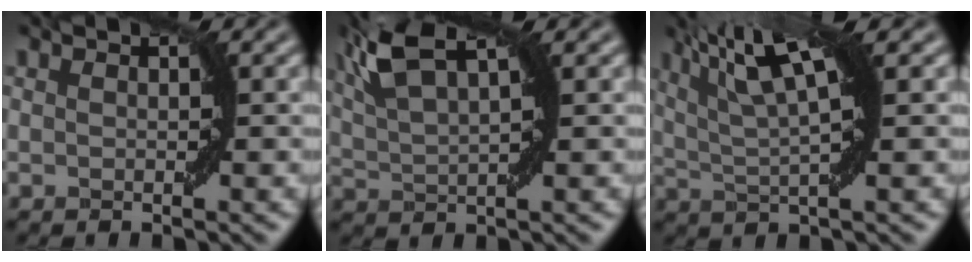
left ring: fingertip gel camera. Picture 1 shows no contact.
{"total": 6.3, "force": [3.3, 2.0, 5.0], "torque": [-0.108, 0.022, 0.066]}
{"total": 7.2, "force": [3.2, 1.5, 6.3], "torque": [-0.109, 0.009, 0.056]}